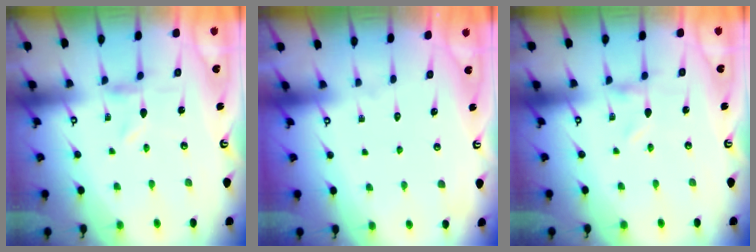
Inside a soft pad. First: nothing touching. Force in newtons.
{"total": 1.8, "press": 1.8, "slide": 0.2}
{"total": 0.0}